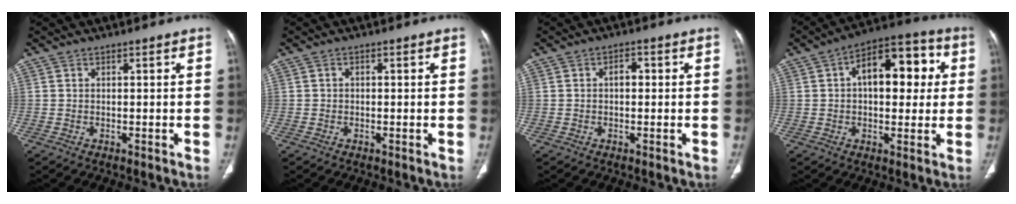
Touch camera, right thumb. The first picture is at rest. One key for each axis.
{"total": 0.6, "fx": 0.0, "fy": 0.5, "fz": 0.3, "tx": -0.003, "ty": 0.002, "tz": -0.003}
{"total": 2.3, "fx": 0.1, "fy": 1.4, "fz": 1.8, "tx": -0.026, "ty": 0.011, "tz": 0.000}
{"total": 15.6, "fx": 3.0, "fy": 8.6, "fz": 12.7, "tx": -0.145, "ty": 0.028, "tz": 0.039}